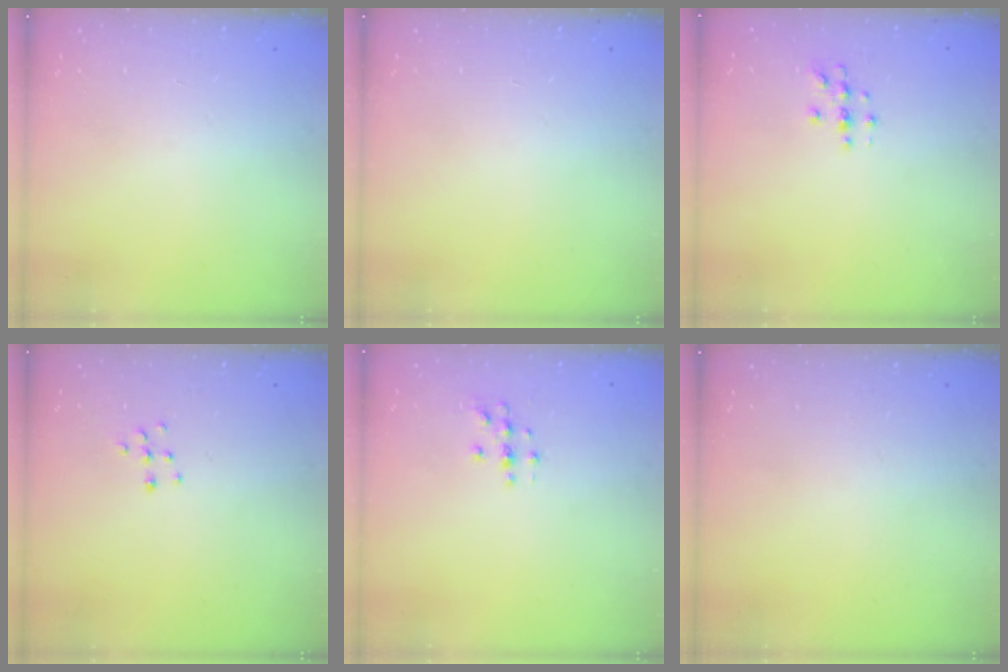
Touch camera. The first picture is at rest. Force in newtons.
{"total": 0.0}
{"total": 3.0, "press": 3.0, "slide": 0.3}
{"total": 5.8, "press": 5.8, "slide": 0.3}
{"total": 2.0, "press": 2.0, "slide": 0.2}
{"total": 0.0}